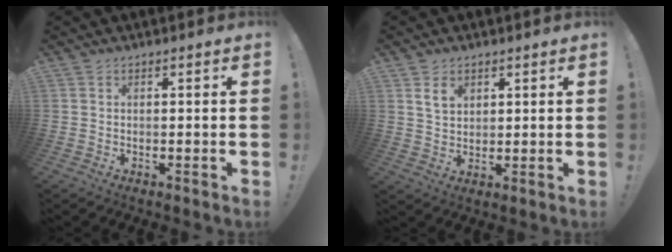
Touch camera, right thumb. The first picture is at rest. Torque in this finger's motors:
{"motor_torque": [-0.01, 0.22, 0.00, 0.00, 0.03]}